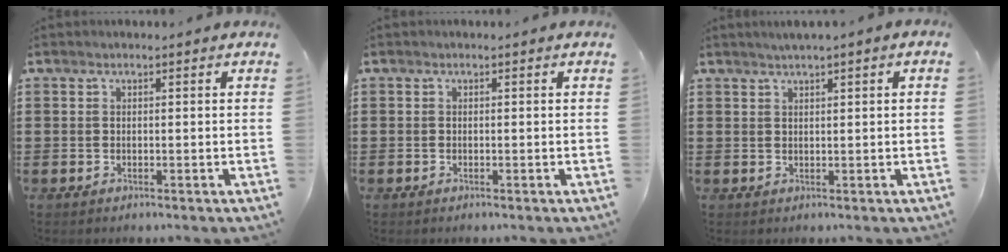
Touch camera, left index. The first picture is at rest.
{"total": 0.0}
{"total": 1.1, "force": [0.8, -0.2, 0.8], "torque": [-0.014, 0.000, 0.015]}